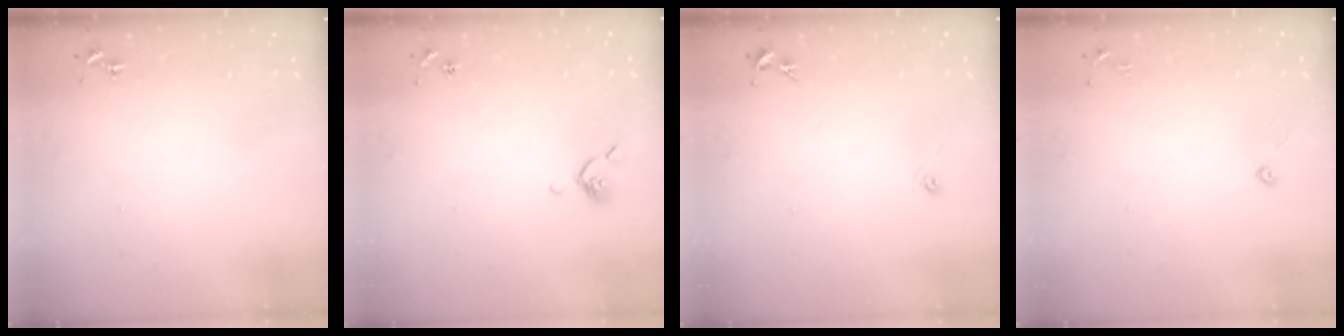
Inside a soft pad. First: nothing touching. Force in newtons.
{"total": 5.6, "press": 5.4, "slide": 1.3}
{"total": 3.2, "press": 2.7, "slide": 1.8}
{"total": 2.9, "press": 2.8, "slide": 1.0}